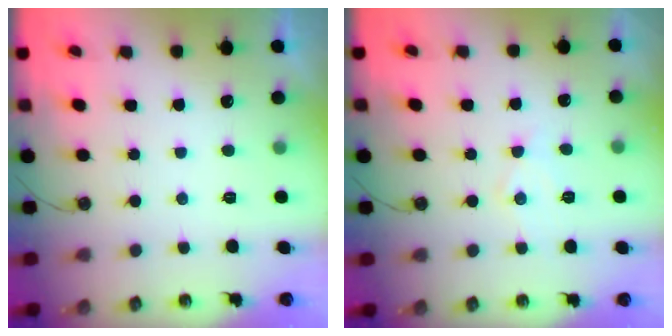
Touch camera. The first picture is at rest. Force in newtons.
{"total": 7.4, "press": 7.4, "slide": 0.1}